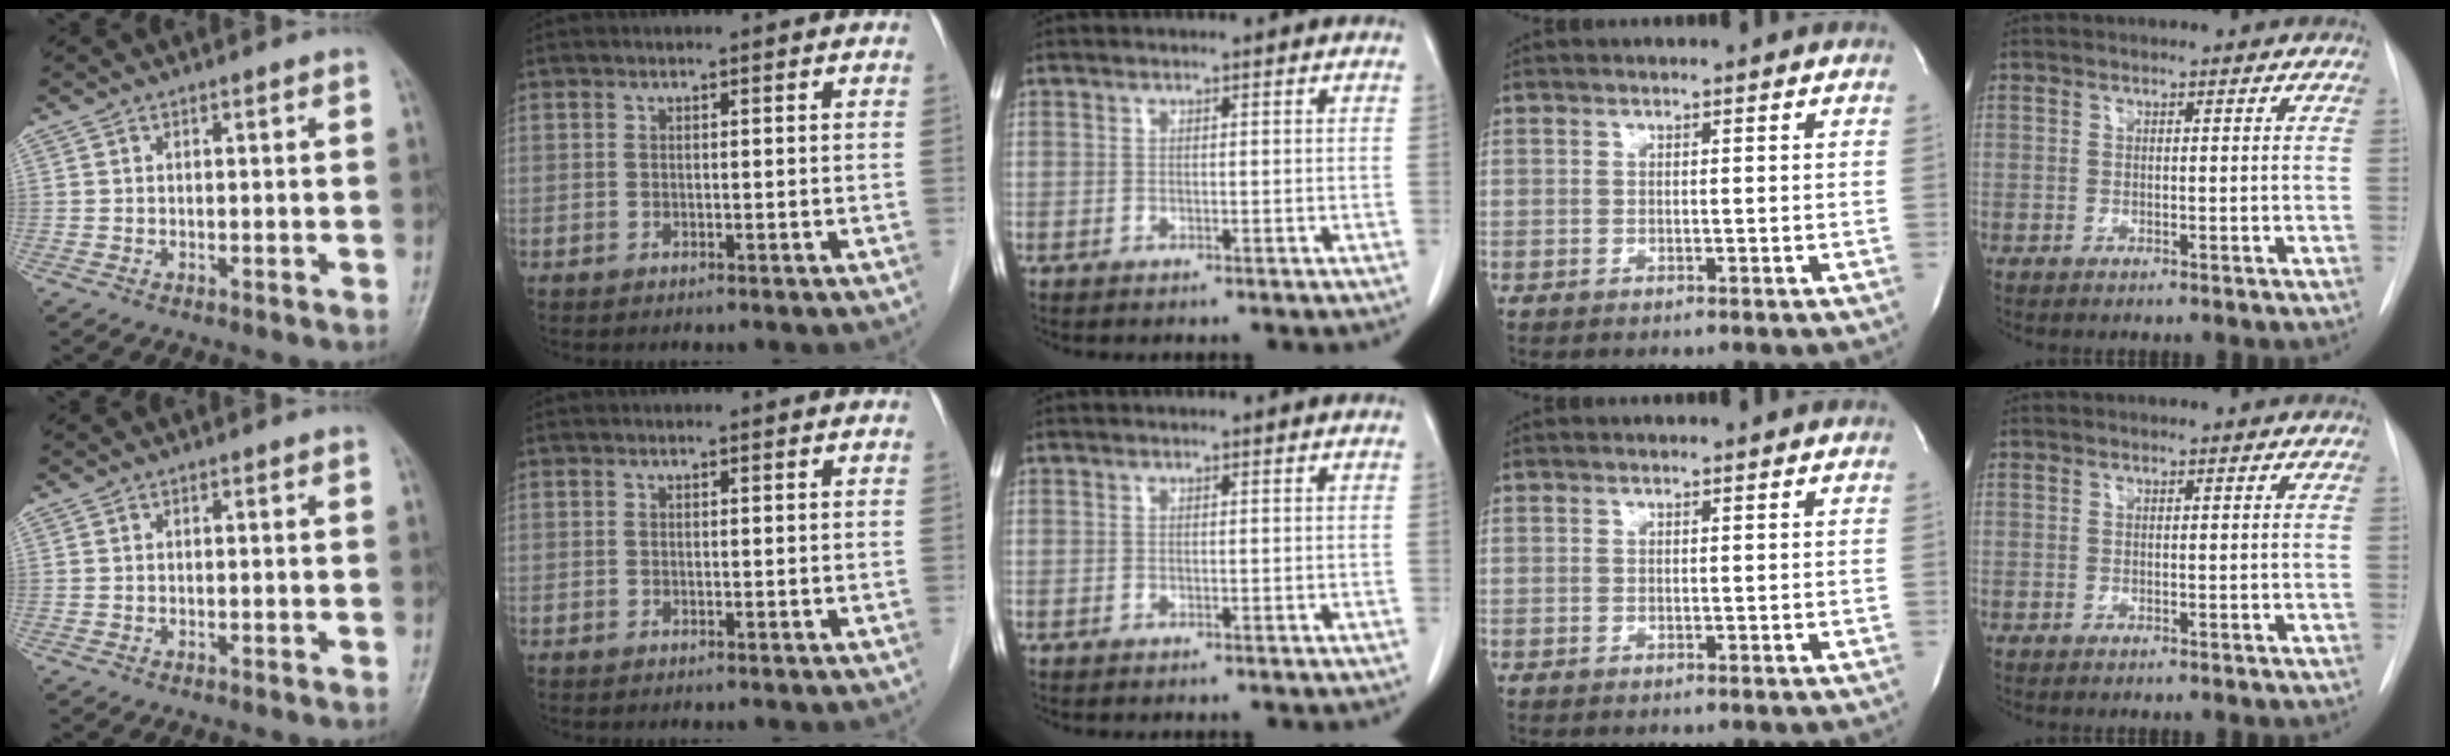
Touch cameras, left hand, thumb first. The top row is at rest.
{}